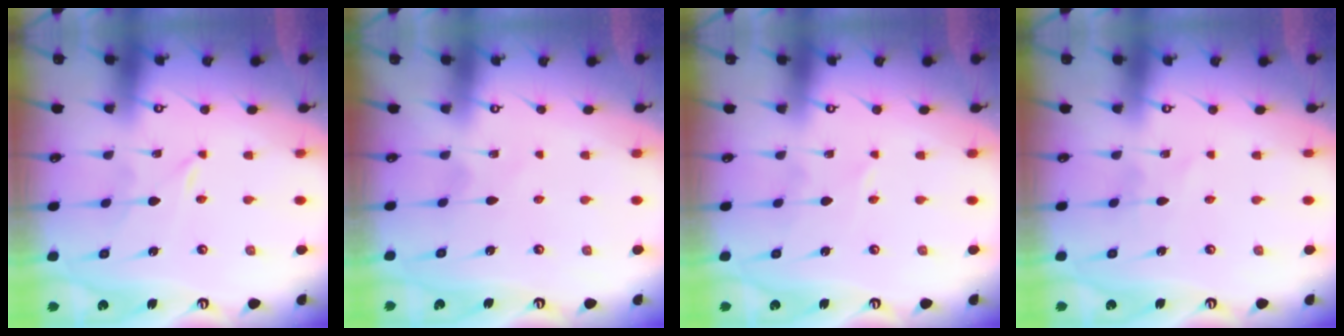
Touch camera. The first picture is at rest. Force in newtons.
{"total": 1.4, "press": 1.4, "slide": 0.2}
{"total": 2.0, "press": 2.0, "slide": 0.3}
{"total": 1.8, "press": 1.7, "slide": 0.2}